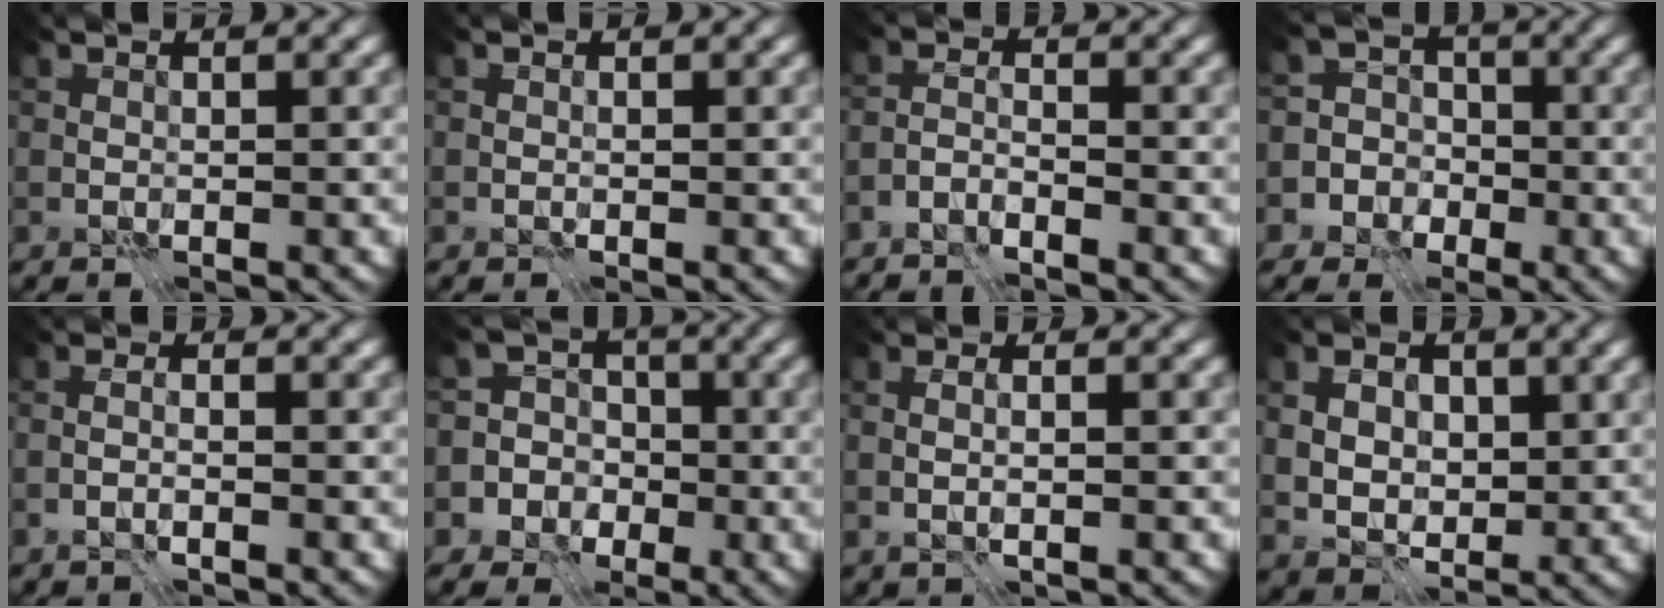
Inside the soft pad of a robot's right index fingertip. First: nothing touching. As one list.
[{"total": 0.0}, {"total": 2.1, "force": [-2.0, 0.0, 0.5], "torque": [-0.007, 0.007, -0.045]}, {"total": 7.9, "force": [-3.3, 7.2, 0.6], "torque": [-0.008, 0.006, -0.086]}, {"total": 1.2, "force": [-0.9, -0.2, 0.7], "torque": [-0.012, 0.006, -0.020]}, {"total": 8.9, "force": [-3.0, 8.3, 1.0], "torque": [-0.028, 0.014, -0.078]}, {"total": 1.6, "force": [-0.2, 0.2, 1.6], "torque": [-0.025, 0.005, -0.001]}, {"total": 4.5, "force": [0.7, 3.0, 3.2], "torque": [-0.058, -0.001, 0.017]}]